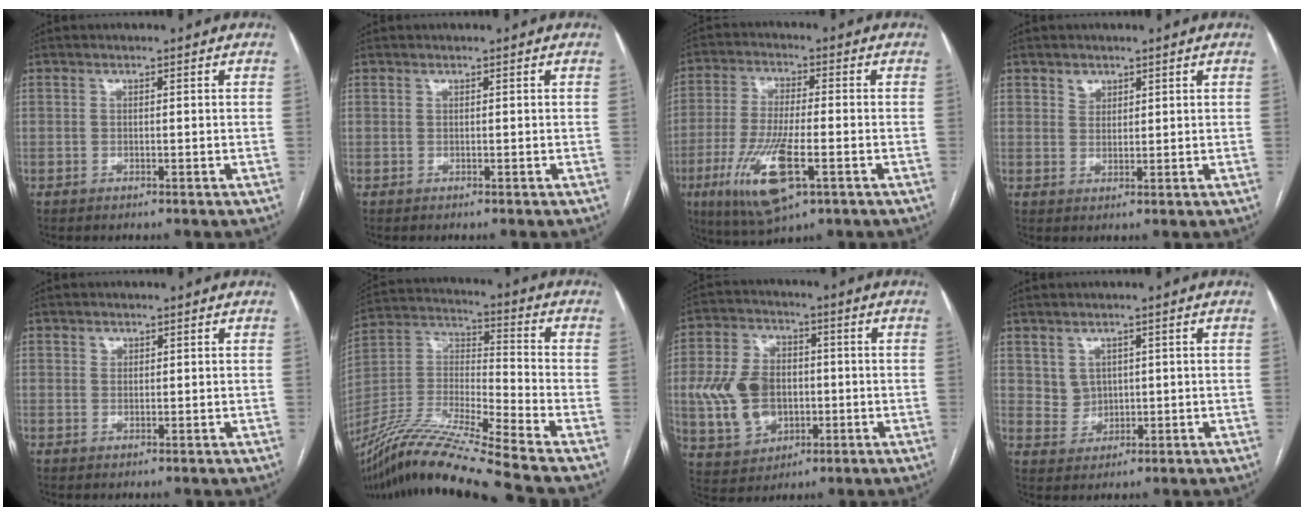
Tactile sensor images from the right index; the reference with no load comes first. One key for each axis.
{"total": 0.0}
{"total": 12.6, "fx": -5.0, "fy": 2.4, "fz": 11.3, "tx": -0.234, "ty": -0.025, "tz": -0.084}
{"total": 2.1, "fx": 1.4, "fy": 1.4, "fz": 0.5, "tx": -0.005, "ty": 0.000, "tz": 0.024}
{"total": 1.0, "fx": 0.6, "fy": 0.8, "fz": 0.2, "tx": 0.001, "ty": -0.003, "tz": 0.009}
{"total": 20.6, "fx": -17.4, "fy": -1.9, "fz": 10.9, "tx": -0.238, "ty": -0.021, "tz": -0.324}
{"total": 12.1, "fx": -0.8, "fy": 8.8, "fz": 8.3, "tx": -0.187, "ty": 0.022, "tz": -0.002}
{"total": 3.3, "fx": 1.2, "fy": 3.0, "fz": 0.6, "tx": -0.015, "ty": 0.008, "tz": 0.029}